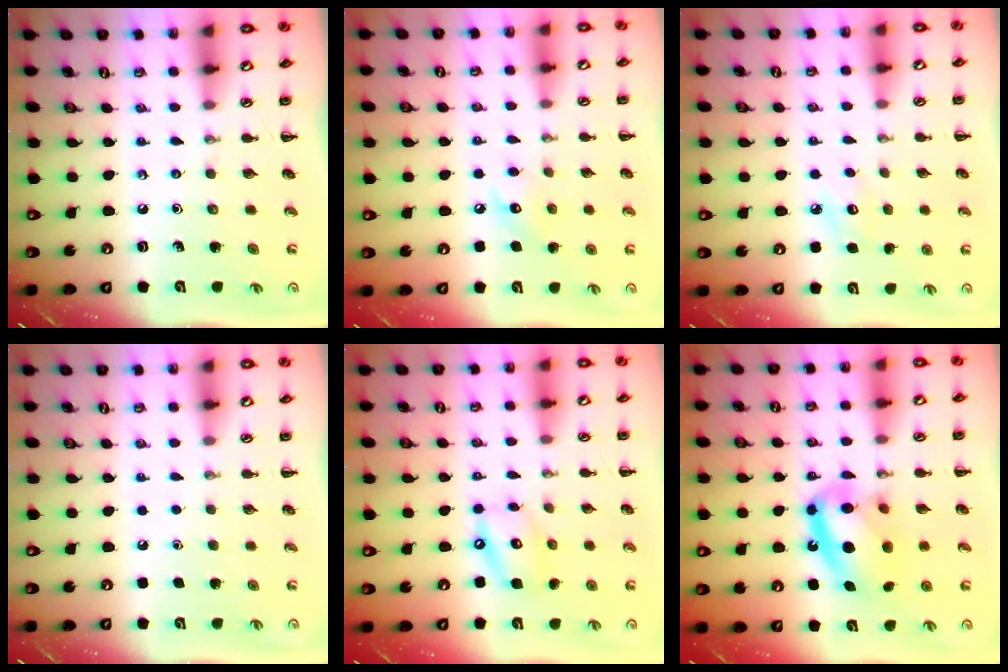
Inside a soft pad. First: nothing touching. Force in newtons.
{"total": 6.8, "press": 6.7, "slide": 1.1}
{"total": 7.3, "press": 7.0, "slide": 2.0}
{"total": 1.8, "press": 1.8, "slide": 0.1}
{"total": 11.0, "press": 10.8, "slide": 2.4}
{"total": 15.1, "press": 14.7, "slide": 3.7}